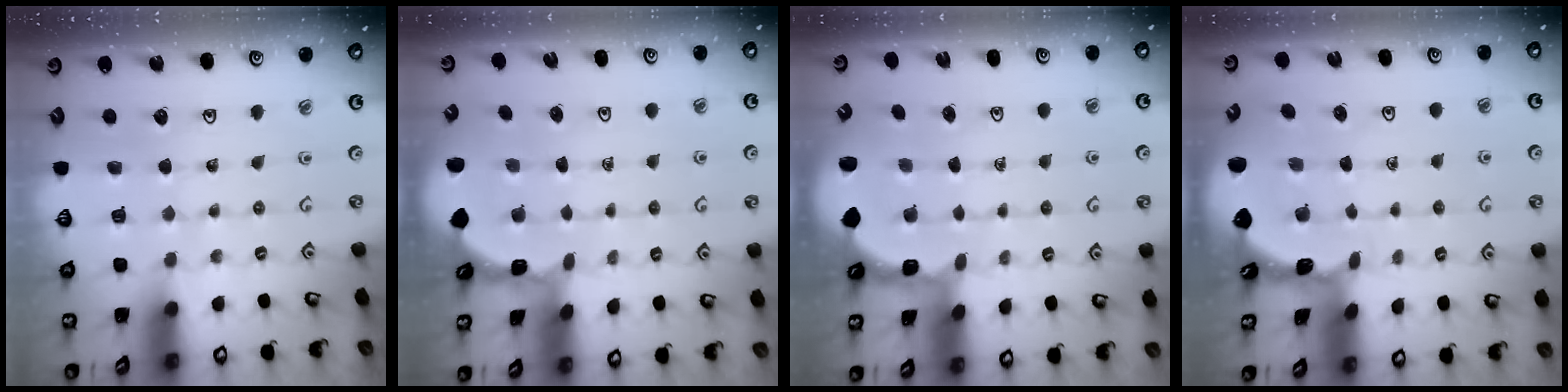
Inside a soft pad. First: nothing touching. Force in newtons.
{"total": 1.5, "press": 1.5, "slide": 0.1}
{"total": 1.6, "press": 1.5, "slide": 0.4}
{"total": 1.2, "press": 1.1, "slide": 0.2}